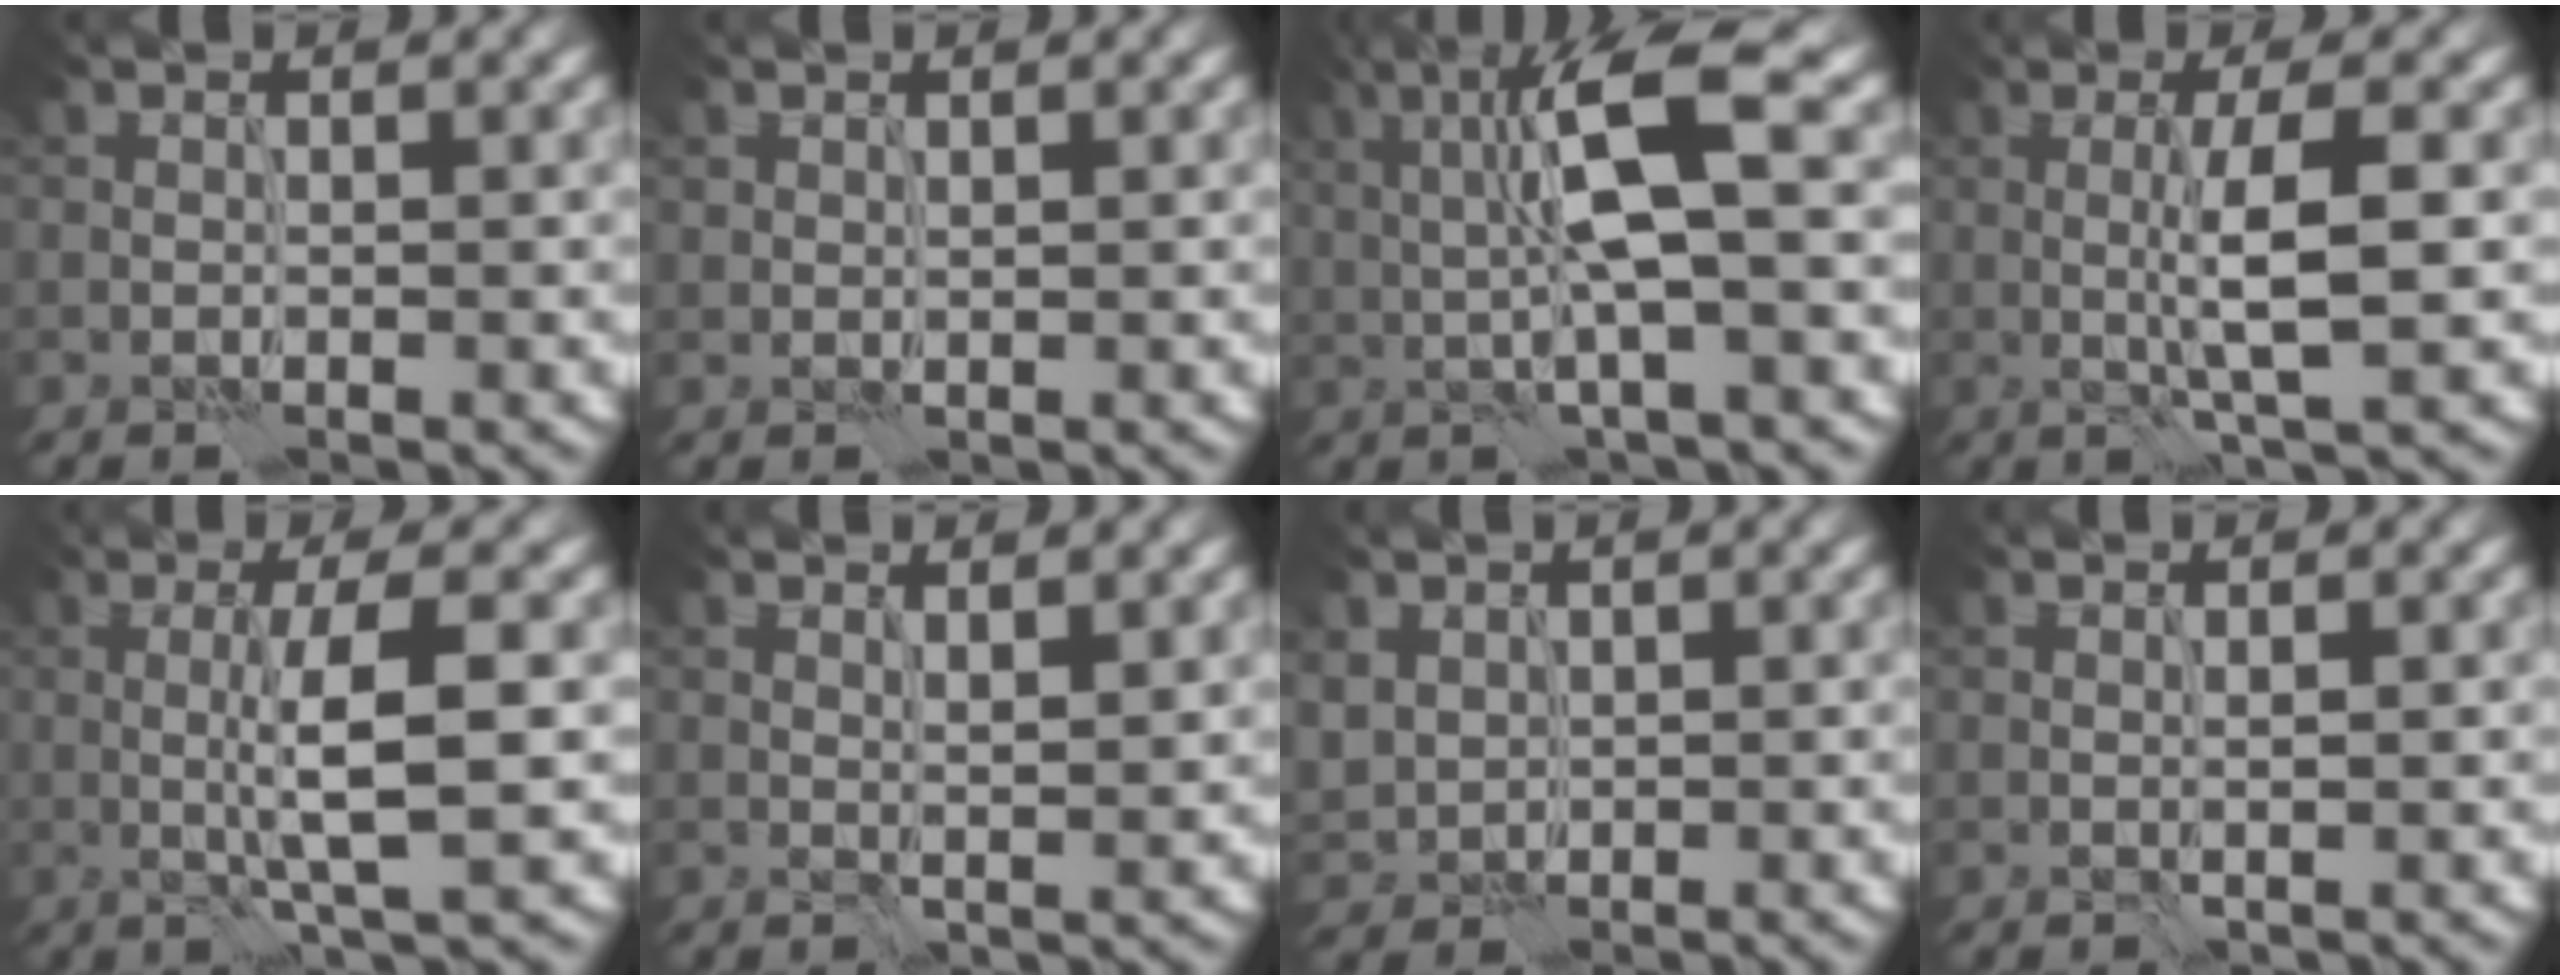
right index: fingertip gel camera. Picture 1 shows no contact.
{"total": 0.5, "force": [0.5, 0.0, 0.0], "torque": [-0.003, -0.001, 0.012]}
{"total": 7.0, "force": [0.9, 0.7, 6.9], "torque": [-0.130, 0.015, 0.013]}
{"total": 4.5, "force": [-0.1, 0.4, 4.5], "torque": [-0.081, 0.004, -0.004]}
{"total": 5.1, "force": [-0.2, 0.5, 5.1], "torque": [-0.091, 0.005, -0.004]}
{"total": 1.7, "force": [1.1, 0.1, 1.3], "torque": [-0.021, -0.003, 0.020]}
{"total": 1.9, "force": [1.1, 1.5, 0.5], "torque": [-0.022, -0.002, 0.024]}
{"total": 0.6, "force": [0.1, -0.2, 0.5], "torque": [-0.008, 0.001, 0.001]}